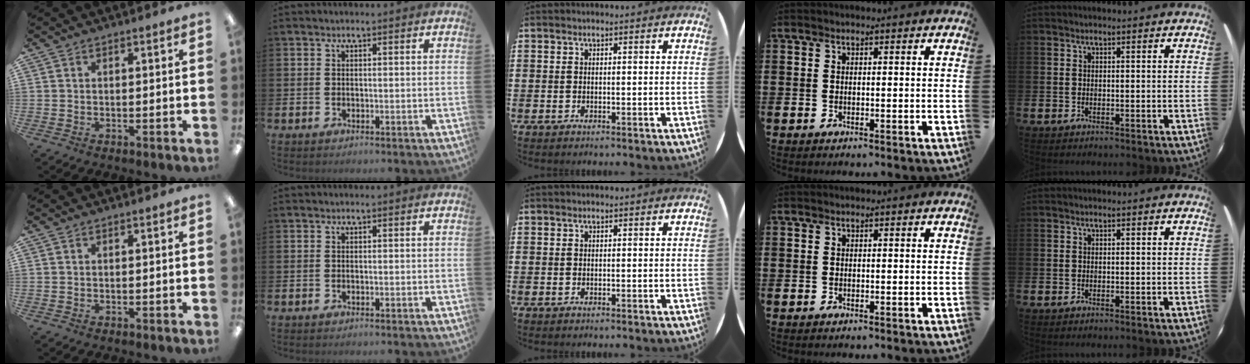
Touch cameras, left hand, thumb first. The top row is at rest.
{}